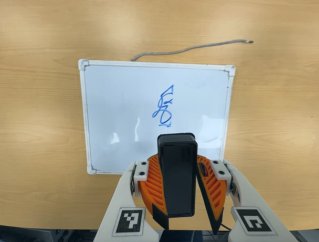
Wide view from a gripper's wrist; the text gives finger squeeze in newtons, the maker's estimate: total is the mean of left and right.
{"total": 10.6, "left": 10.7, "right": 10.4}